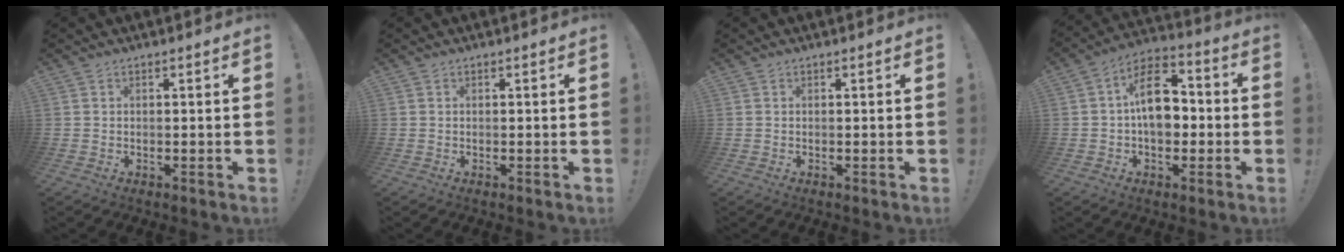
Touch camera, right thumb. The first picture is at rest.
{"total": 0.0}
{"total": 0.0}
{"total": 14.6, "force": [0.3, 9.5, 11.0], "torque": [-0.168, 0.021, 0.006]}